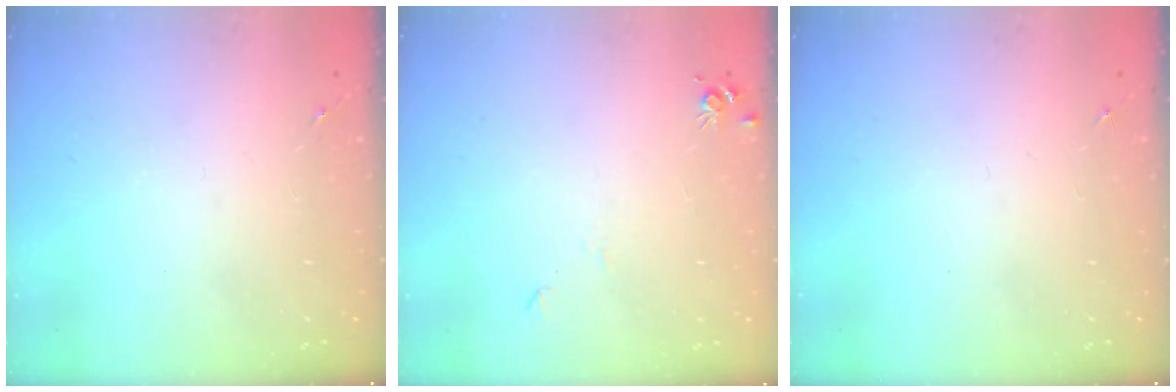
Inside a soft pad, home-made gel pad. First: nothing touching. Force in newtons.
{"total": 5.2, "press": 5.2, "slide": 0.7}
{"total": 0.0}